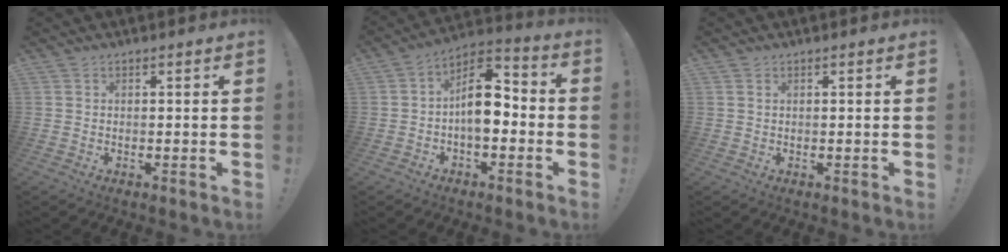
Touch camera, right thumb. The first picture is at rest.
{"total": 12.1, "force": [-1.4, 7.1, 9.6], "torque": [-0.154, 0.021, -0.024]}
{"total": 0.6, "force": [0.4, 0.3, 0.4], "torque": [-0.002, -0.002, 0.006]}